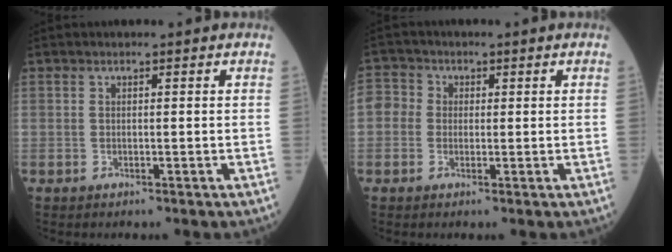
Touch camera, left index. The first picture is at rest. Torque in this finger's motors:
{"motor_torque": [-1.09, 1.06, -0.31, -0.04]}